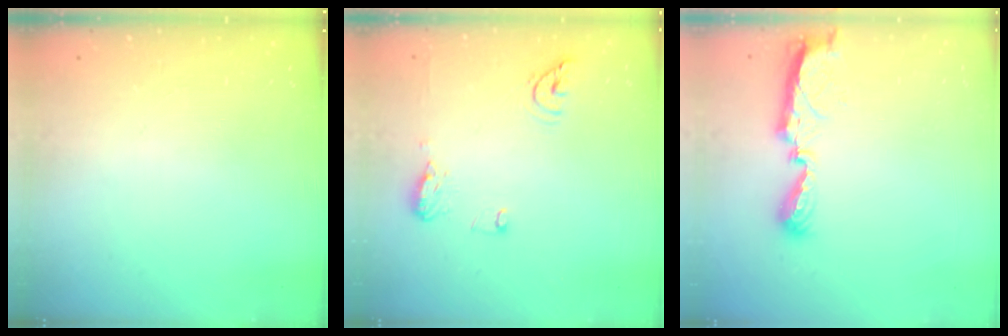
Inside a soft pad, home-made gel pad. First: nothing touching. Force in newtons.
{"total": 12.8, "press": 10.6, "slide": 7.2}
{"total": 8.8, "press": 8.7, "slide": 0.4}